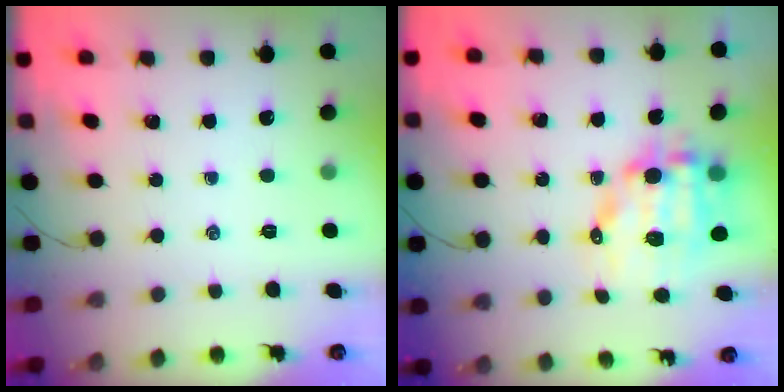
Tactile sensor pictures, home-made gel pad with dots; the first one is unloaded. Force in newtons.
{"total": 11.0, "press": 10.7, "slide": 2.7}